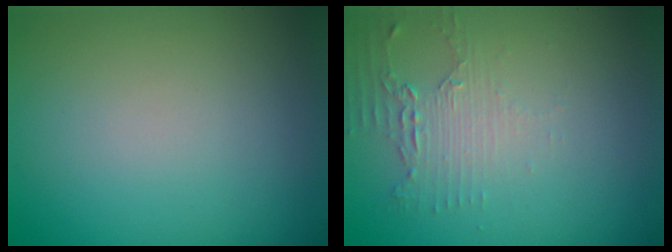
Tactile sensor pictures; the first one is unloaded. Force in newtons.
{"total": 2.0, "press": 1.6, "slide": 1.1}